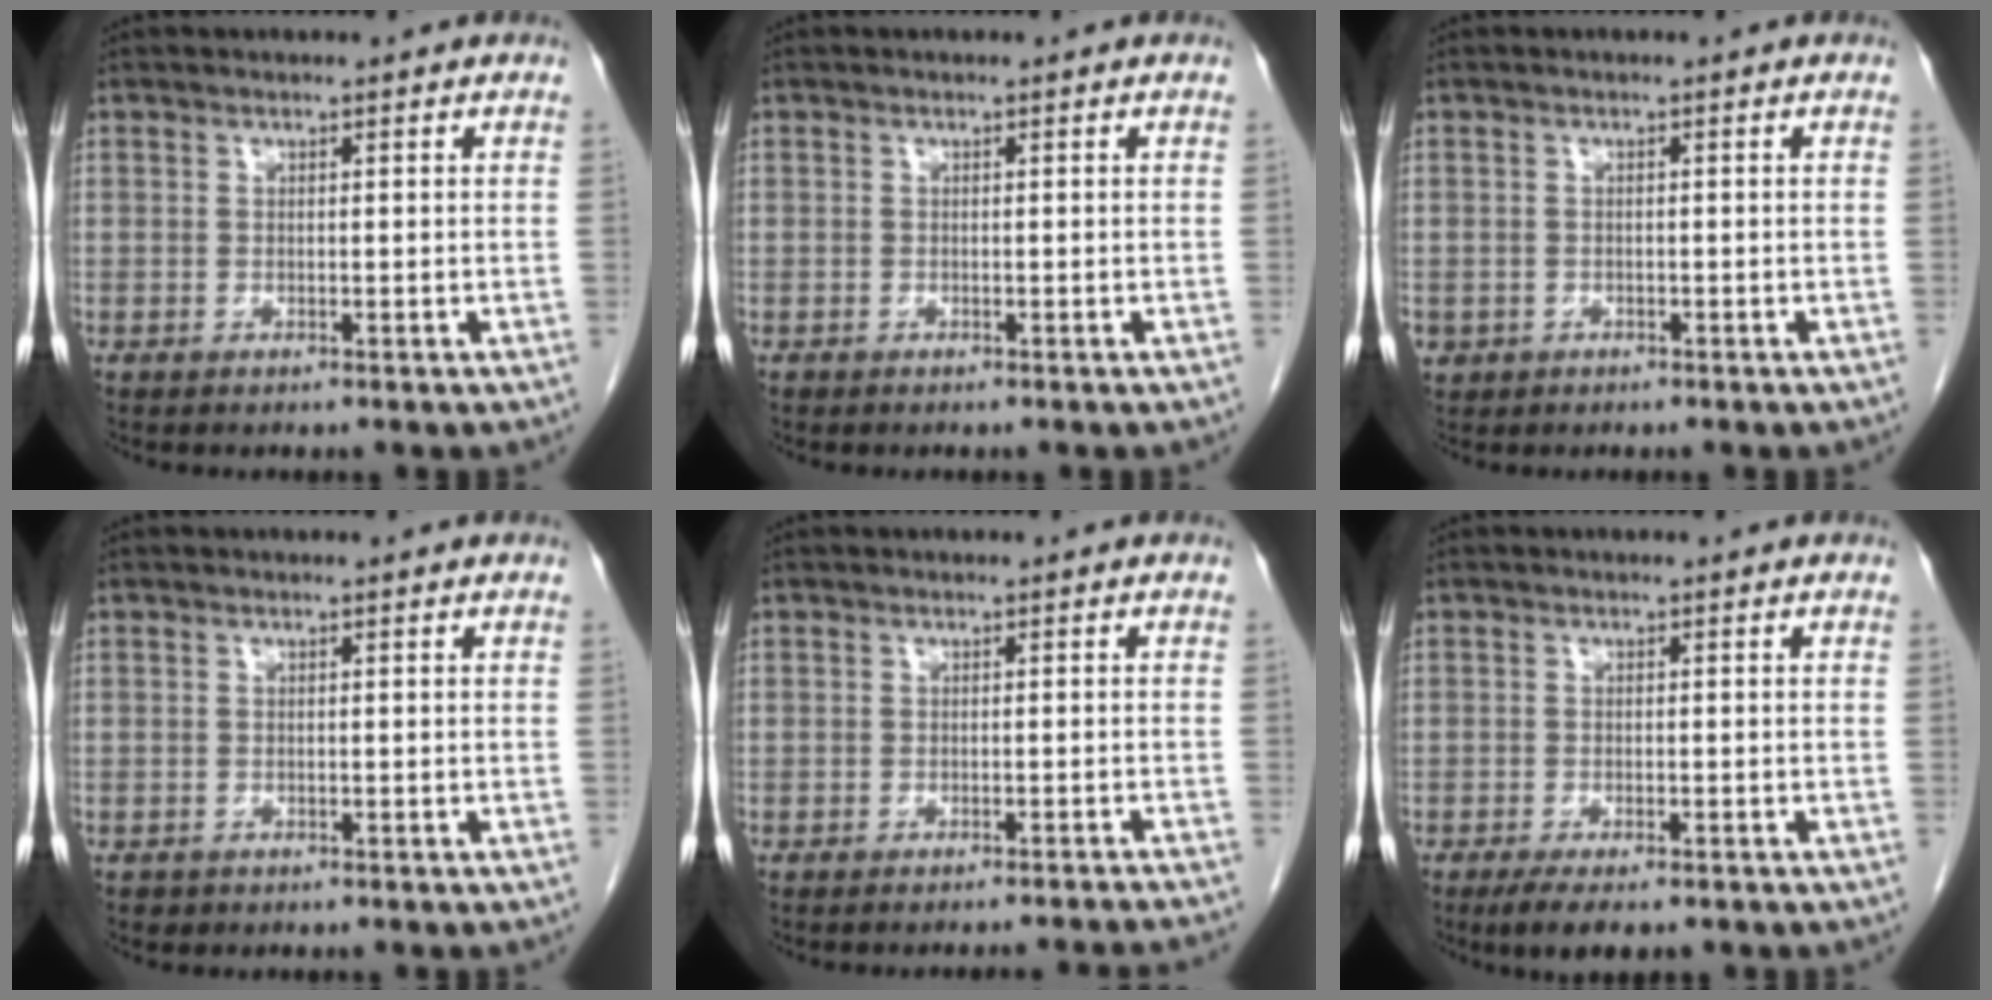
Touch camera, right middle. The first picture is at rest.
{"total": 0.0}
{"total": 1.7, "force": [-0.7, 1.5, 0.3], "torque": [-0.006, 0.004, -0.007]}
{"total": 0.6, "force": [-0.4, 0.5, 0.0], "torque": [-0.009, 0.002, -0.007]}
{"total": 8.3, "force": [-8.0, -1.2, 1.8], "torque": [-0.008, -0.011, -0.089]}
{"total": 5.2, "force": [-3.9, 1.4, 3.2], "torque": [-0.052, -0.012, -0.056]}